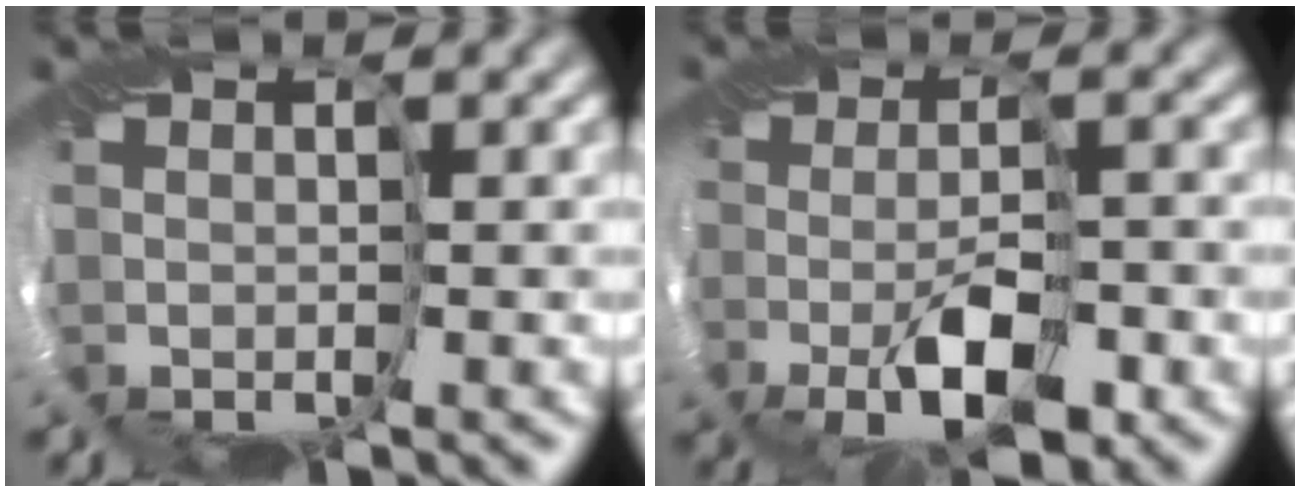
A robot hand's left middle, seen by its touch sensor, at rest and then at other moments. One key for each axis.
{"total": 3.6, "fx": -1.9, "fy": 0.5, "fz": 3.0, "tx": -0.053, "ty": -0.006, "tz": -0.030}